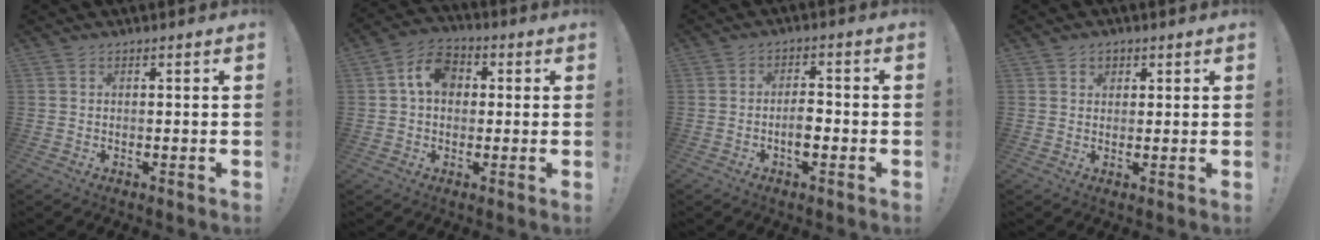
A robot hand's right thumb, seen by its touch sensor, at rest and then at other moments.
{"total": 9.8, "force": [2.5, 7.2, 6.1], "torque": [-0.096, 0.010, 0.046]}
{"total": 4.8, "force": [-1.8, 2.2, 3.9], "torque": [-0.067, 0.002, -0.033]}
{"total": 2.4, "force": [1.2, 2.0, 0.6], "torque": [0.001, -0.001, 0.019]}